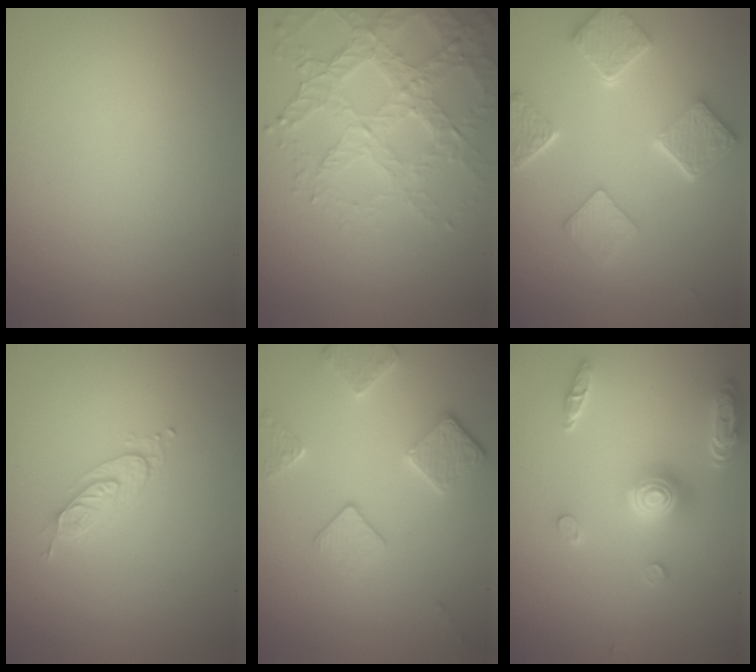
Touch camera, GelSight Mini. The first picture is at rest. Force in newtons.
{"total": 6.0, "press": 4.7, "slide": 3.7}
{"total": 5.5, "press": 4.4, "slide": 3.2}
{"total": 1.7, "press": 1.1, "slide": 1.3}
{"total": 3.7, "press": 2.9, "slide": 2.3}
{"total": 4.1, "press": 3.7, "slide": 1.8}